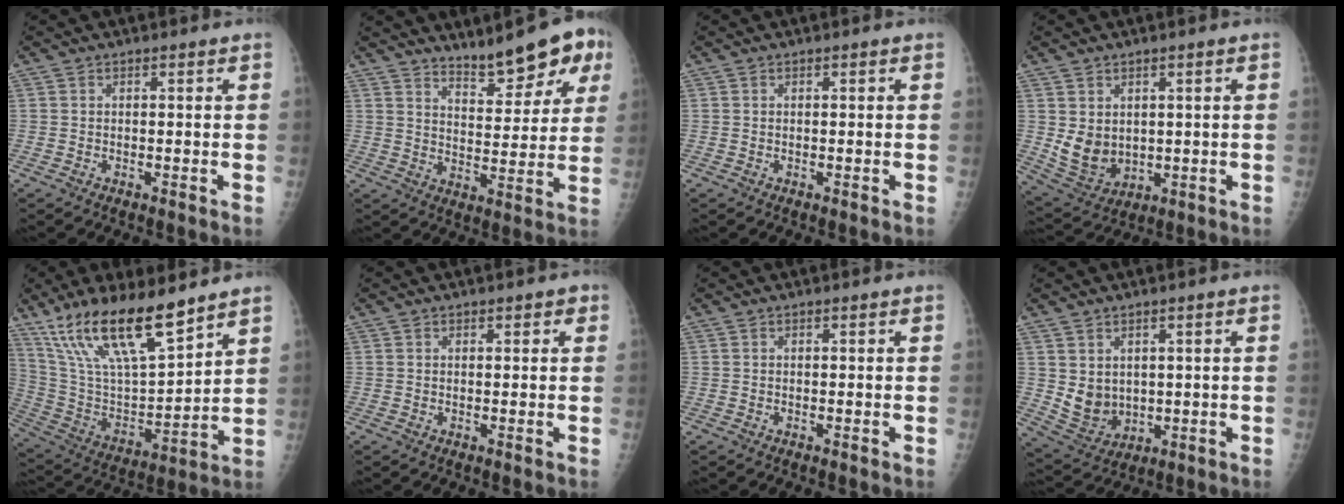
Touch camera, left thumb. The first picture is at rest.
{"total": 11.8, "force": [7.9, 3.9, 7.7], "torque": [-0.075, -0.036, 0.123]}
{"total": 0.0}
{"total": 7.5, "force": [1.0, 6.0, 4.4], "torque": [-0.061, -0.018, 0.046]}
{"total": 20.9, "force": [14.7, 5.6, 13.8], "torque": [-0.234, -0.060, 0.282]}
{"total": 1.4, "force": [0.8, 0.9, 0.8], "torque": [0.004, 0.000, 0.005]}
{"total": 0.0}
{"total": 6.9, "force": [1.1, 5.6, 3.8], "torque": [-0.047, -0.021, 0.046]}